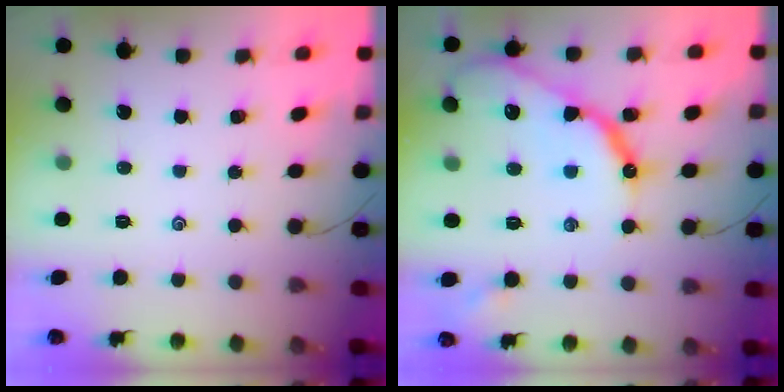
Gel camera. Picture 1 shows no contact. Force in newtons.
{"total": 16.0, "press": 15.9, "slide": 0.8}